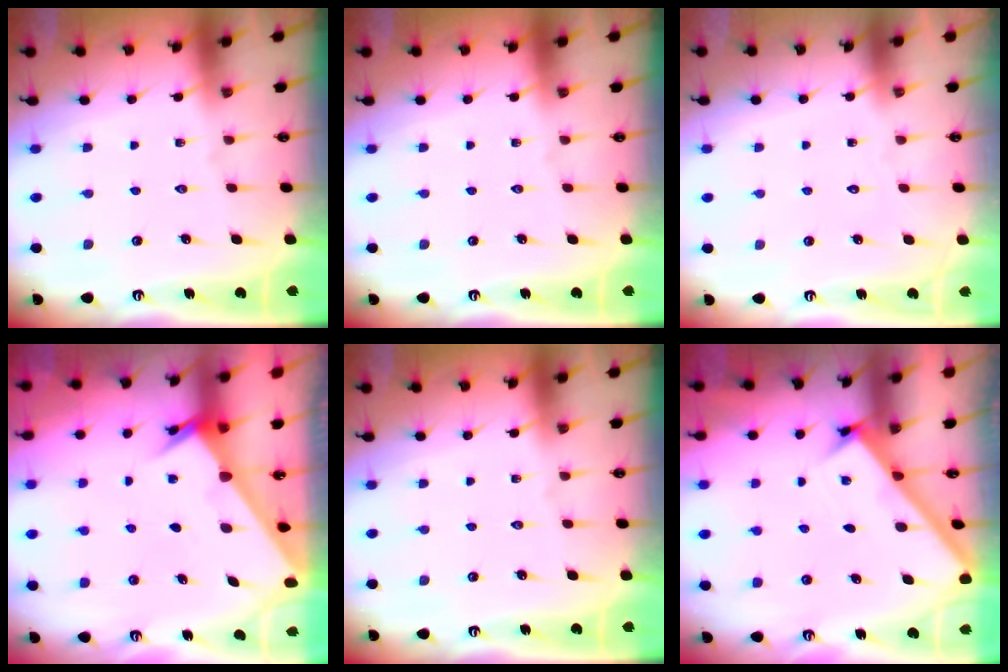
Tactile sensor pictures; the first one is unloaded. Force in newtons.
{"total": 0.0}
{"total": 1.5, "press": 1.5, "slide": 0.0}
{"total": 2.5, "press": 2.5, "slide": 0.2}
{"total": 0.0}
{"total": 2.6, "press": 2.6, "slide": 0.3}